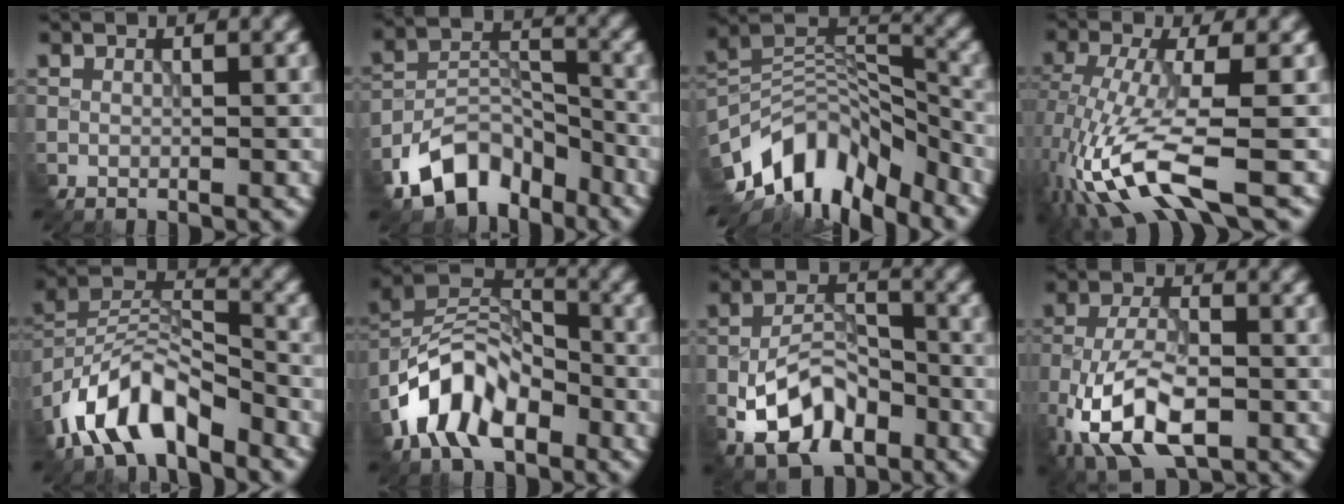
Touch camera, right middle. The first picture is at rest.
{"total": 7.4, "force": [-5.7, 4.0, 2.6], "torque": [-0.048, 0.001, -0.109]}
{"total": 10.6, "force": [-7.9, 4.5, 5.3], "torque": [-0.100, 0.013, -0.149]}
{"total": 8.4, "force": [-4.2, 2.2, 6.9], "torque": [-0.168, -0.005, -0.080]}
{"total": 8.5, "force": [-6.3, 3.4, 4.7], "torque": [-0.090, 0.011, -0.124]}
{"total": 7.9, "force": [-4.4, 4.6, 4.6], "torque": [-0.094, 0.015, -0.091]}
{"total": 6.8, "force": [-3.5, 3.9, 4.3], "torque": [-0.087, 0.008, -0.068]}
{"total": 8.8, "force": [-4.2, 4.2, 6.4], "torque": [-0.146, -0.005, -0.080]}